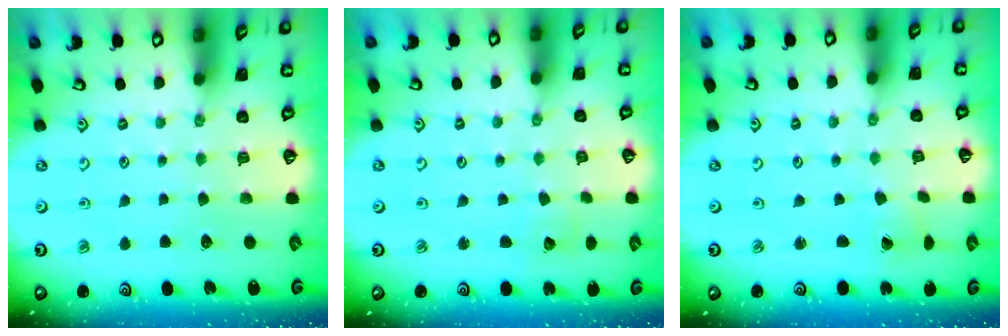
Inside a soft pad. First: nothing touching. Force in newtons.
{"total": 2.9, "press": 2.9, "slide": 0.3}
{"total": 0.7, "press": 0.7, "slide": 0.0}